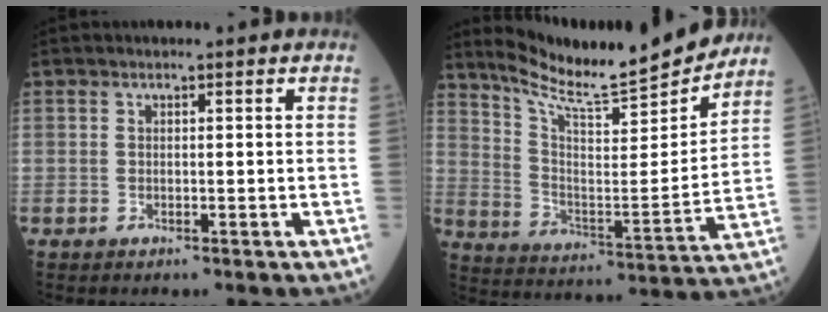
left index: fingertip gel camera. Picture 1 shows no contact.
{"total": 18.9, "force": [17.4, 0.4, 7.4], "torque": [-0.132, -0.038, 0.271]}